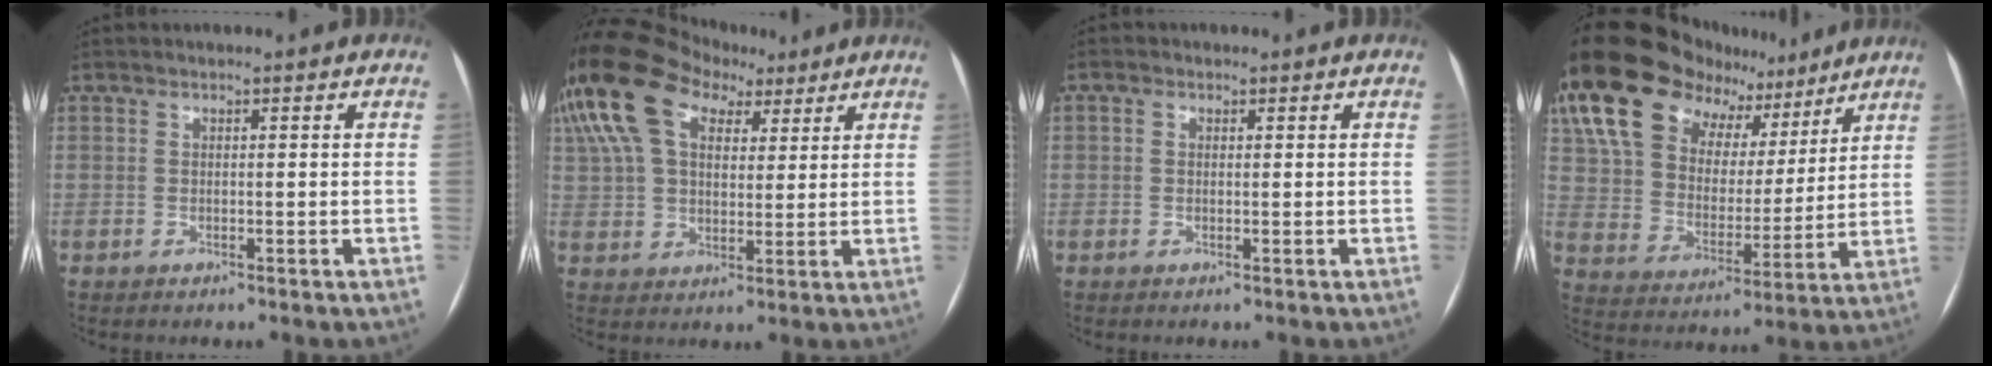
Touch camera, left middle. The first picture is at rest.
{"total": 18.2, "force": [10.4, 10.3, 10.9], "torque": [-0.250, 0.062, 0.187]}
{"total": 0.5, "force": [-0.2, -0.1, -0.5], "torque": [0.003, 0.000, -0.003]}
{"total": 19.9, "force": [13.5, 11.4, 9.2], "torque": [-0.164, 0.061, 0.228]}